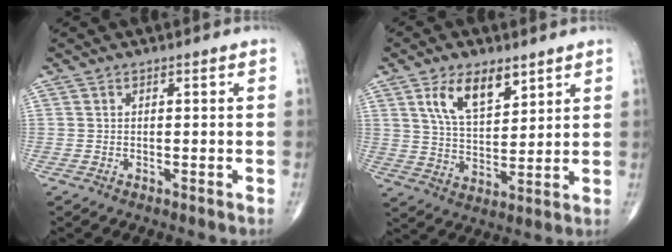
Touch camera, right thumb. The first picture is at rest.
{"total": 10.5, "force": [5.7, 5.0, 7.2], "torque": [-0.110, -0.028, 0.111]}